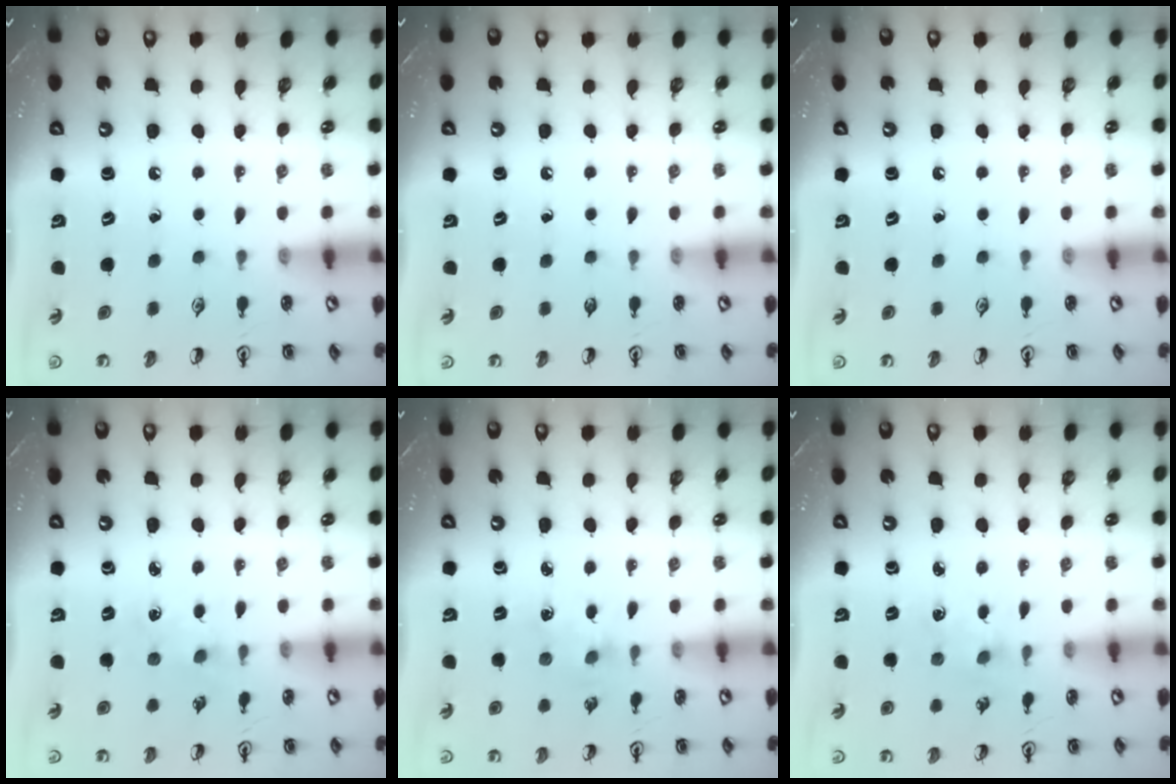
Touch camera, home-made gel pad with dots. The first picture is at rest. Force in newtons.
{"total": 0.0}
{"total": 0.0}
{"total": 1.1, "press": 1.1, "slide": 0.2}
{"total": 1.7, "press": 1.7, "slide": 0.3}
{"total": 0.8, "press": 0.8, "slide": 0.2}